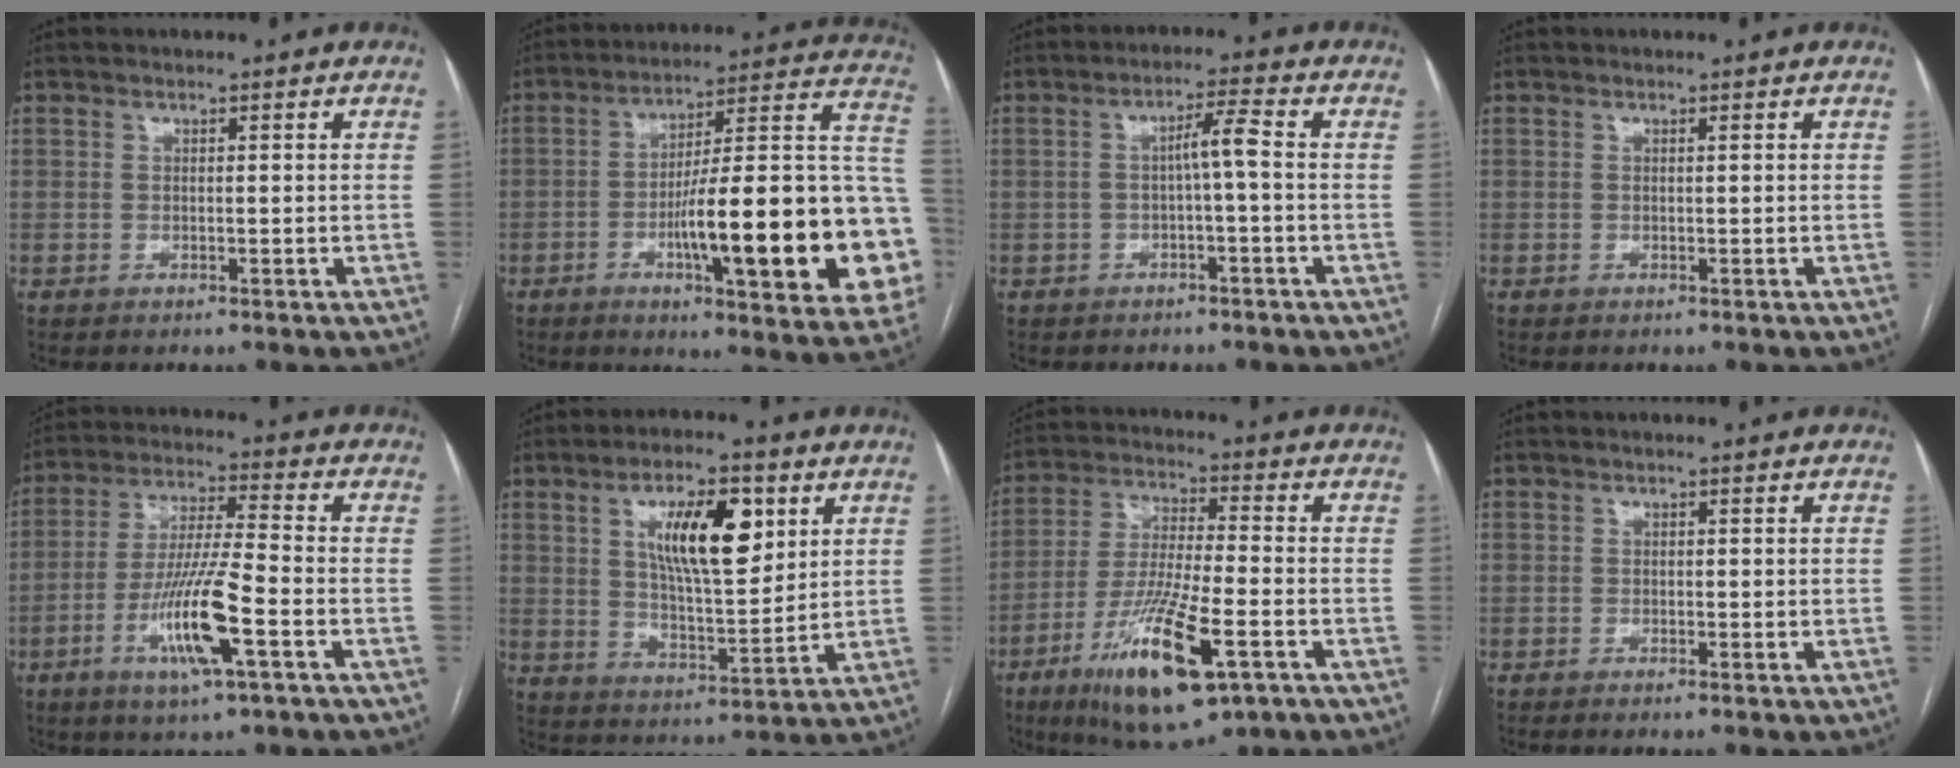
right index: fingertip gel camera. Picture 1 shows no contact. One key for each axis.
{"total": 27.7, "fx": -6.1, "fy": 3.9, "fz": 26.7, "tx": -0.288, "ty": 0.014, "tz": -0.083}
{"total": 3.9, "fx": -0.5, "fy": 0.0, "fz": 3.9, "tx": -0.064, "ty": 0.018, "tz": -0.005}
{"total": 0.0}
{"total": 12.3, "fx": -4.6, "fy": 0.5, "fz": 11.4, "tx": -0.222, "ty": -0.010, "tz": -0.086}
{"total": 12.7, "fx": 4.8, "fy": 3.9, "fz": 11.1, "tx": -0.193, "ty": 0.006, "tz": 0.085}
{"total": 16.8, "fx": -7.8, "fy": 3.2, "fz": 14.6, "tx": -0.291, "ty": -0.031, "tz": -0.129}
{"total": 0.5, "fx": -0.4, "fy": -0.1, "fz": 0.4, "tx": -0.009, "ty": 0.000, "tz": -0.007}